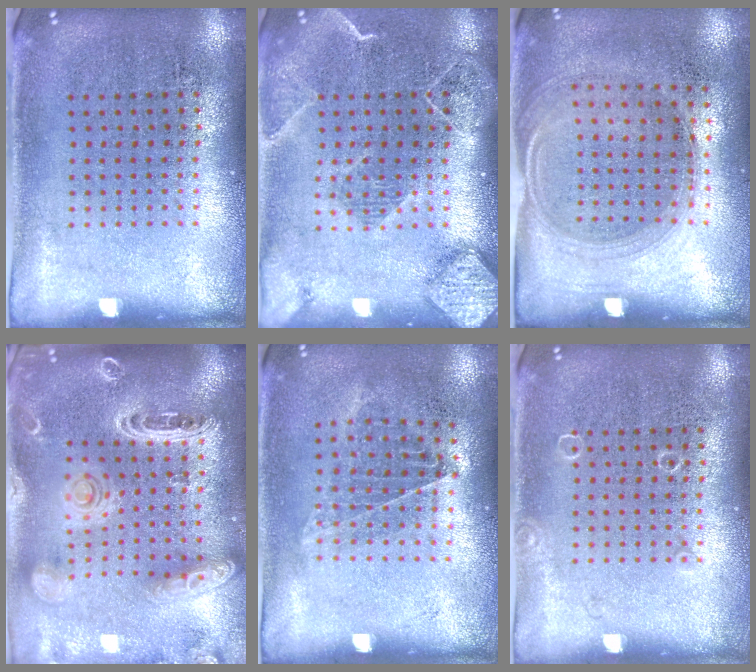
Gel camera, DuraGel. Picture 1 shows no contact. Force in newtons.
{"total": 2.2, "press": 2.0, "slide": 1.1}
{"total": 1.5, "press": 1.3, "slide": 0.8}
{"total": 2.6, "press": 2.3, "slide": 1.1}
{"total": 0.9, "press": 0.8, "slide": 0.4}
{"total": 0.5, "press": 0.5, "slide": 0.1}